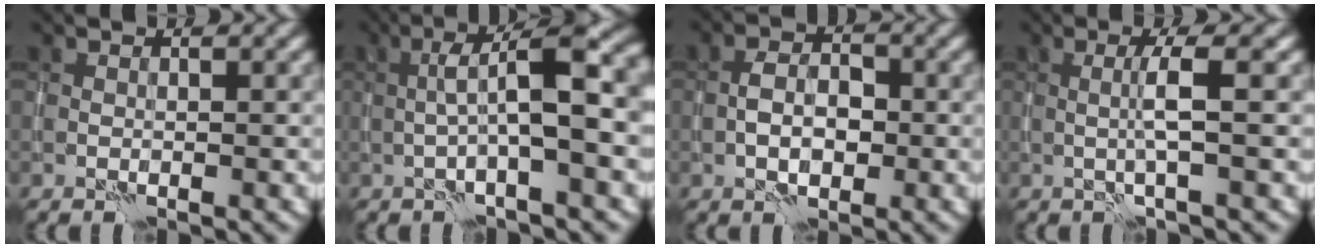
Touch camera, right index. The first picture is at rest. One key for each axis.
{"total": 8.1, "fx": 0.7, "fy": 1.9, "fz": 7.9, "tx": -0.122, "ty": 0.024, "tz": 0.005}
{"total": 3.4, "fx": -0.9, "fy": 2.0, "fz": 2.6, "tx": -0.042, "ty": 0.005, "tz": -0.018}
{"total": 2.5, "fx": -0.1, "fy": 0.1, "fz": 2.5, "tx": -0.049, "ty": 0.000, "tz": -0.003}